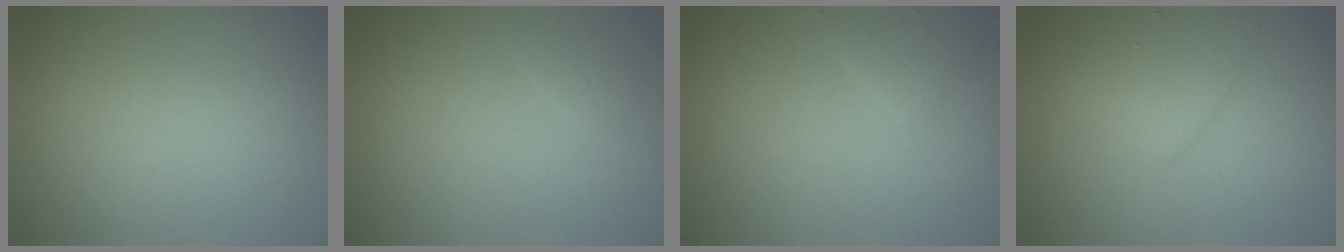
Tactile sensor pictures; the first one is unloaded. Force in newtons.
{"total": 0.7, "press": 0.7, "slide": 0.0}
{"total": 1.0, "press": 1.0, "slide": 0.1}
{"total": 2.6, "press": 2.6, "slide": 0.2}